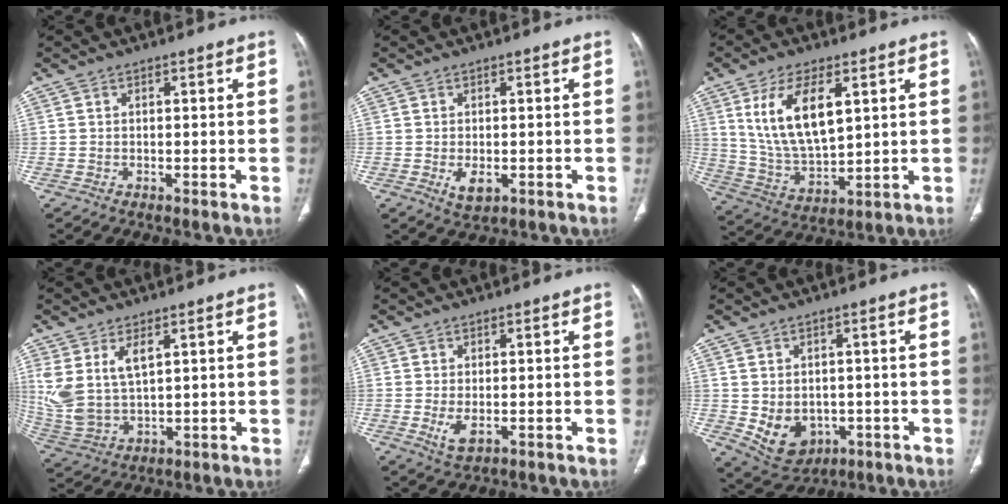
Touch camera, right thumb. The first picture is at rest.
{"total": 3.4, "force": [-0.8, 1.8, 2.7], "torque": [-0.045, -0.007, -0.007]}
{"total": 14.9, "force": [5.2, 7.1, 12.0], "torque": [-0.219, -0.022, 0.112]}
{"total": 10.5, "force": [4.0, 5.5, 8.0], "torque": [-0.172, -0.014, 0.096]}
{"total": 3.2, "force": [-0.6, 1.6, 2.8], "torque": [-0.056, -0.009, -0.005]}
{"total": 8.6, "force": [-1.6, 6.8, 5.0], "torque": [-0.064, 0.001, -0.001]}